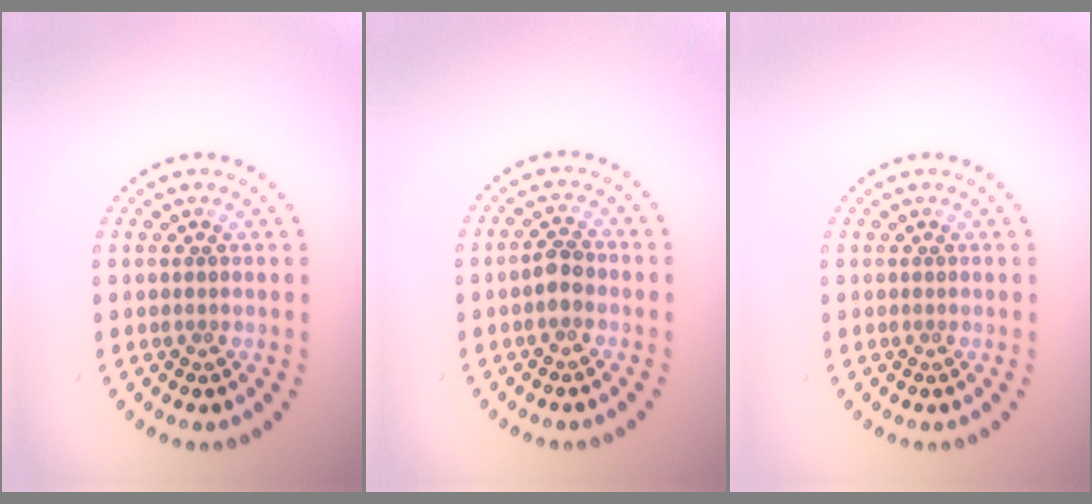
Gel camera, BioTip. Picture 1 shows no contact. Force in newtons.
{"total": 1.8, "press": 1.7, "slide": 0.4}
{"total": 0.0}